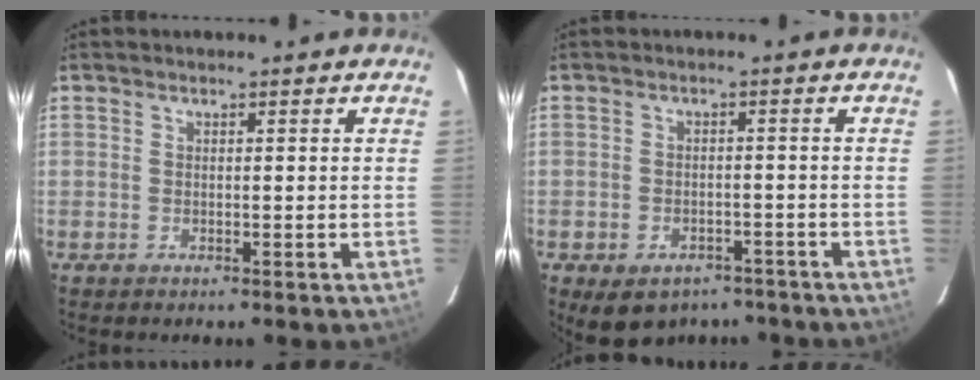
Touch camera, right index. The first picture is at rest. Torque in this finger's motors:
{"motor_torque": [1.10, -1.04, 0.36, 0.04]}